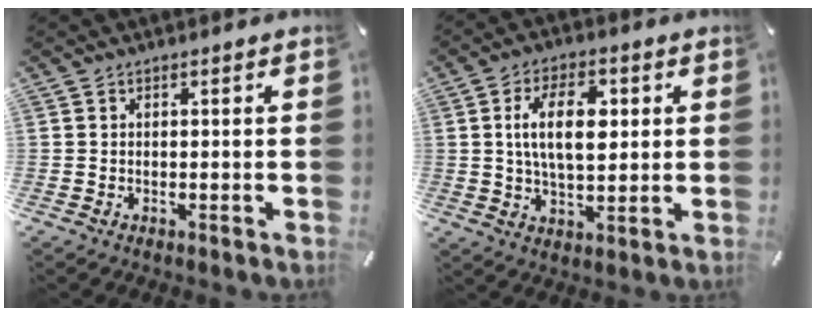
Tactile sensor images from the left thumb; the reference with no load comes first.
{"total": 12.2, "force": [2.4, 6.8, 9.9], "torque": [-0.174, 0.002, 0.035]}